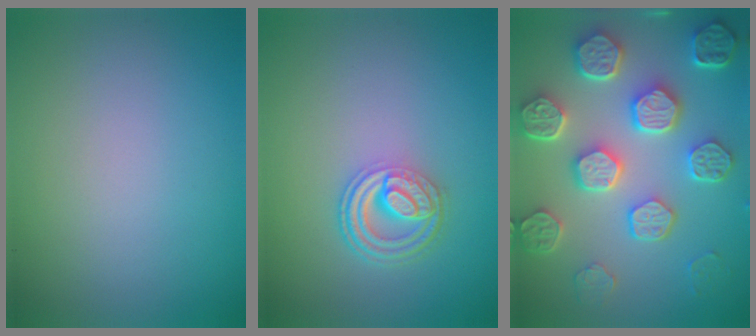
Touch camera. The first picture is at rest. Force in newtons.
{"total": 4.5, "press": 3.3, "slide": 3.0}
{"total": 8.5, "press": 6.4, "slide": 5.6}